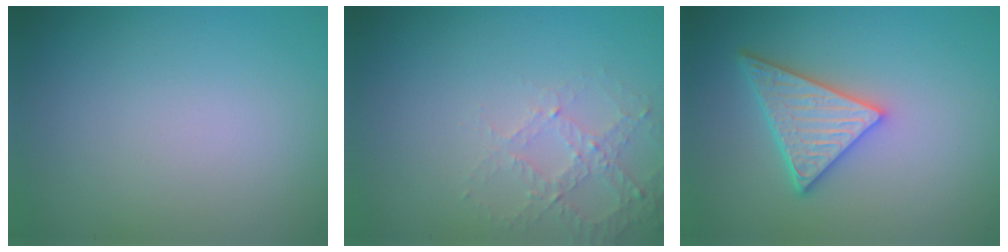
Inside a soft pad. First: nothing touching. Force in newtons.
{"total": 2.6, "press": 2.5, "slide": 0.8}
{"total": 4.7, "press": 4.2, "slide": 2.2}